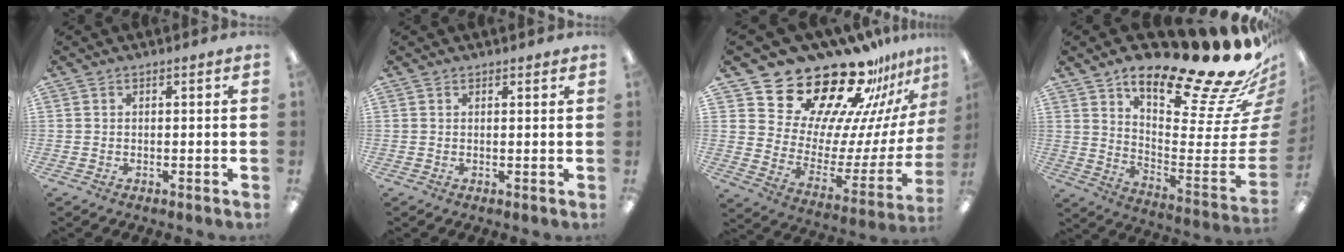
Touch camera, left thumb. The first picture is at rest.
{"total": 0.7, "force": [0.6, 0.3, 0.1], "torque": [0.006, -0.003, 0.010]}
{"total": 25.3, "force": [21.0, 11.0, 8.7], "torque": [-0.119, -0.174, 0.376]}
{"total": 23.6, "force": [19.4, 4.2, 12.8], "torque": [-0.150, -0.170, 0.303]}